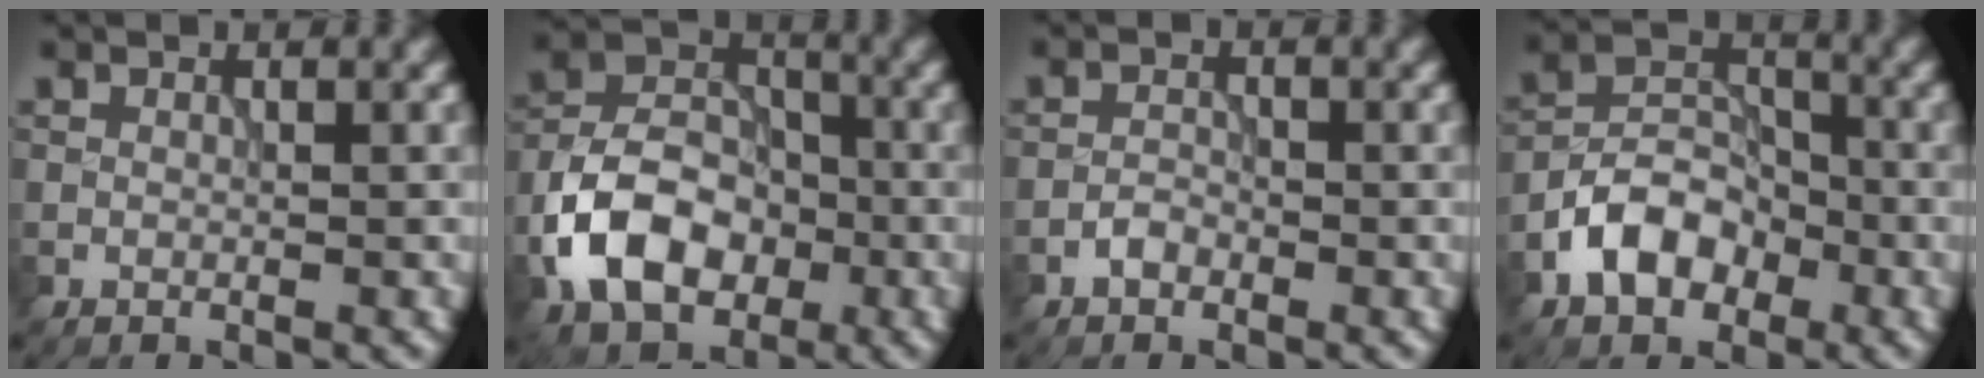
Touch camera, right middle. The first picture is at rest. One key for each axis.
{"total": 8.7, "fx": -3.2, "fy": 5.9, "fz": 5.4, "tx": -0.099, "ty": 0.006, "tz": -0.068}
{"total": 1.3, "fx": -0.8, "fy": 0.7, "fz": 0.6, "tx": -0.011, "ty": 0.003, "tz": -0.019}
{"total": 5.3, "fx": -2.7, "fy": 3.5, "fz": 2.8, "tx": -0.048, "ty": 0.005, "tz": -0.057}